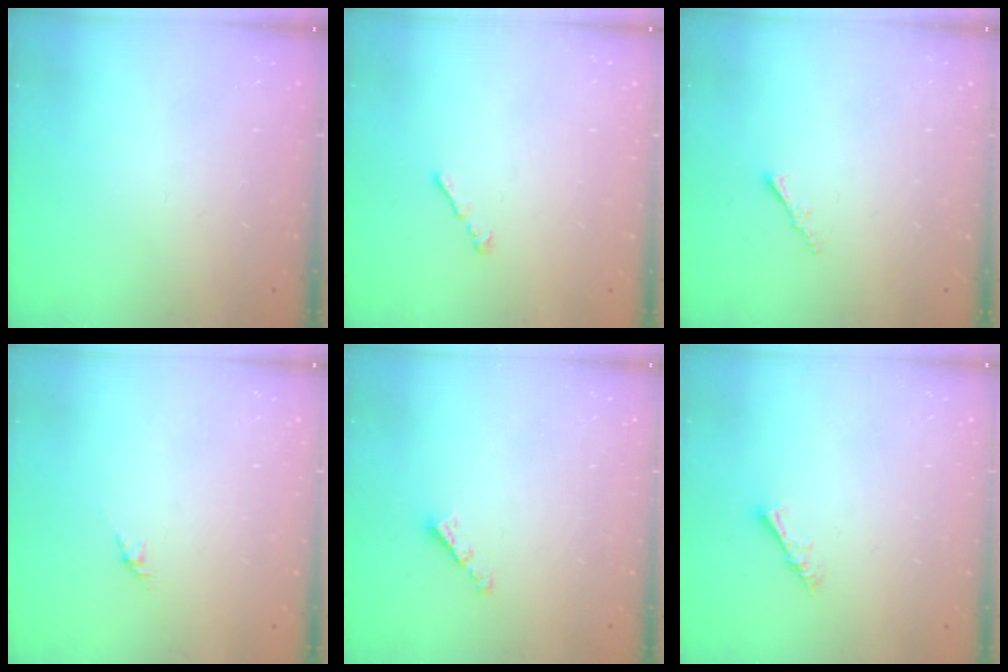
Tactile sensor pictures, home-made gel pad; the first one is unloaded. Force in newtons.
{"total": 1.0, "press": 0.9, "slide": 0.5}
{"total": 1.0, "press": 1.0, "slide": 0.4}
{"total": 1.6, "press": 1.5, "slide": 0.7}
{"total": 2.3, "press": 2.3, "slide": 0.4}
{"total": 3.6, "press": 3.5, "slide": 0.7}